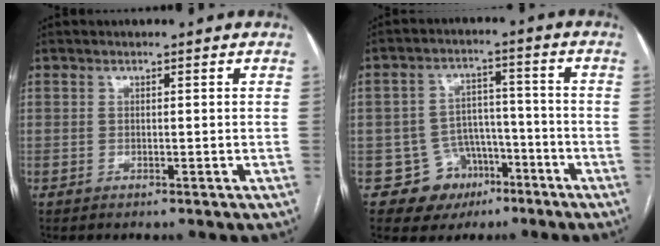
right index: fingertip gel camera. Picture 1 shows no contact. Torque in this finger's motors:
{"motor_torque": [-1.07, -0.75, -1.05, -0.21]}